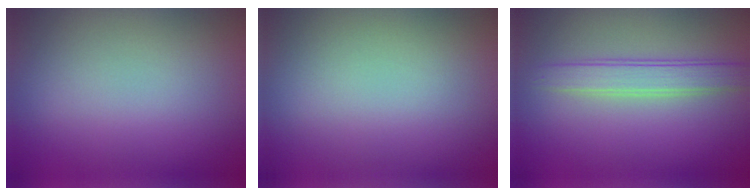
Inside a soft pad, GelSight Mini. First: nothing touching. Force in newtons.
{"total": 0.0}
{"total": 2.9, "press": 2.9, "slide": 0.1}